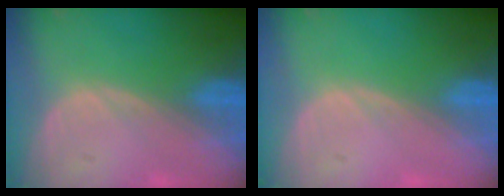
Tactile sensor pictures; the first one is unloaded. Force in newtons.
{"total": 0.0}